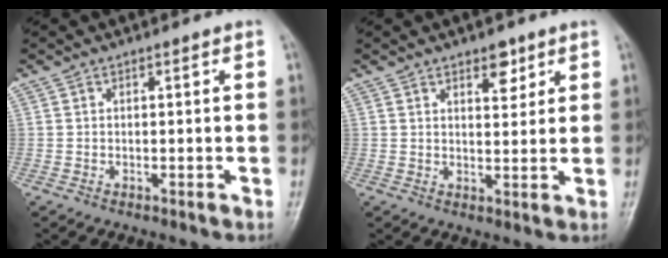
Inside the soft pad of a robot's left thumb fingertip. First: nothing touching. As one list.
[{"total": 4.2, "force": [2.6, 2.1, 2.5], "torque": [-0.014, -0.015, 0.037]}]